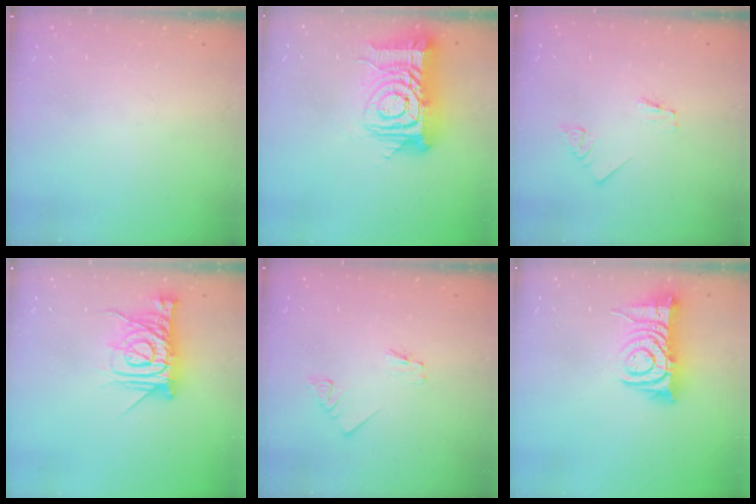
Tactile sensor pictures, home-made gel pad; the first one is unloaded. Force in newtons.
{"total": 16.0, "press": 15.9, "slide": 1.6}
{"total": 1.2, "press": 1.2, "slide": 0.1}
{"total": 14.3, "press": 14.3, "slide": 1.0}
{"total": 1.2, "press": 1.2, "slide": 0.1}
{"total": 10.7, "press": 10.6, "slide": 1.2}